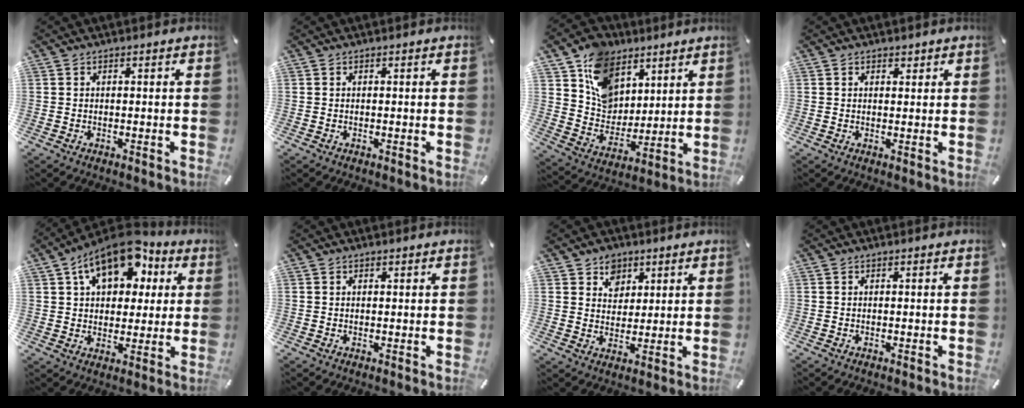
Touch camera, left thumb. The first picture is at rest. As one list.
[{"total": 0.0}, {"total": 13.1, "force": [7.5, 10.0, 3.9], "torque": [-0.088, -0.042, 0.148]}, {"total": 1.4, "force": [0.9, 1.0, 0.2], "torque": [0.004, 0.000, 0.014]}, {"total": 14.9, "force": [7.5, 9.5, 8.7], "torque": [-0.138, -0.027, 0.134]}, {"total": 0.5, "force": [0.3, 0.4, 0.1], "torque": [-0.002, 0.001, 0.006]}, {"total": 5.8, "force": [3.0, 5.0, 0.7], "torque": [-0.003, -0.013, 0.050]}, {"total": 0.0}]